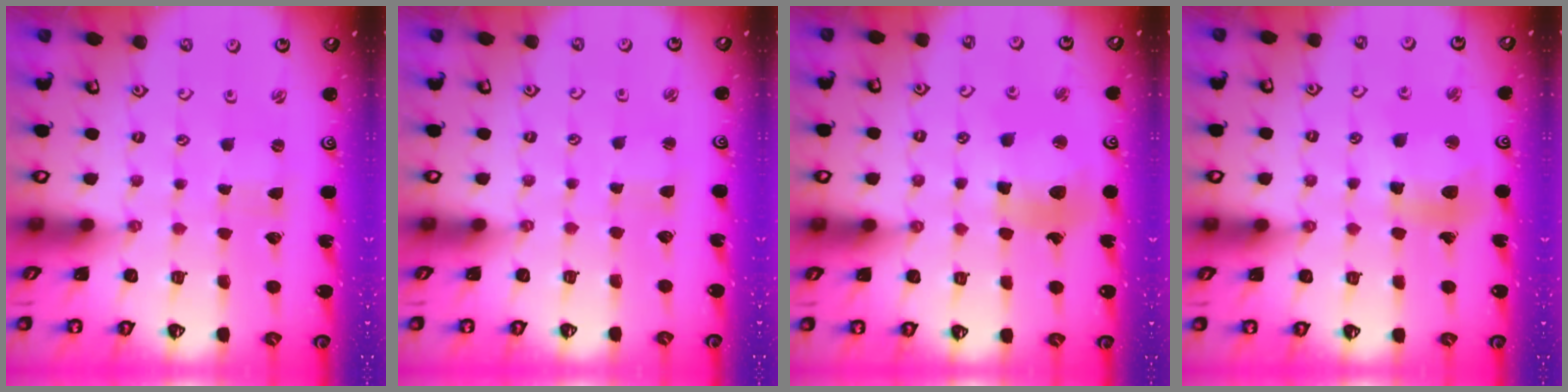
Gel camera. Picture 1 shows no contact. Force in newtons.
{"total": 1.8, "press": 1.8, "slide": 0.3}
{"total": 12.0, "press": 11.9, "slide": 1.6}
{"total": 11.6, "press": 11.4, "slide": 2.2}